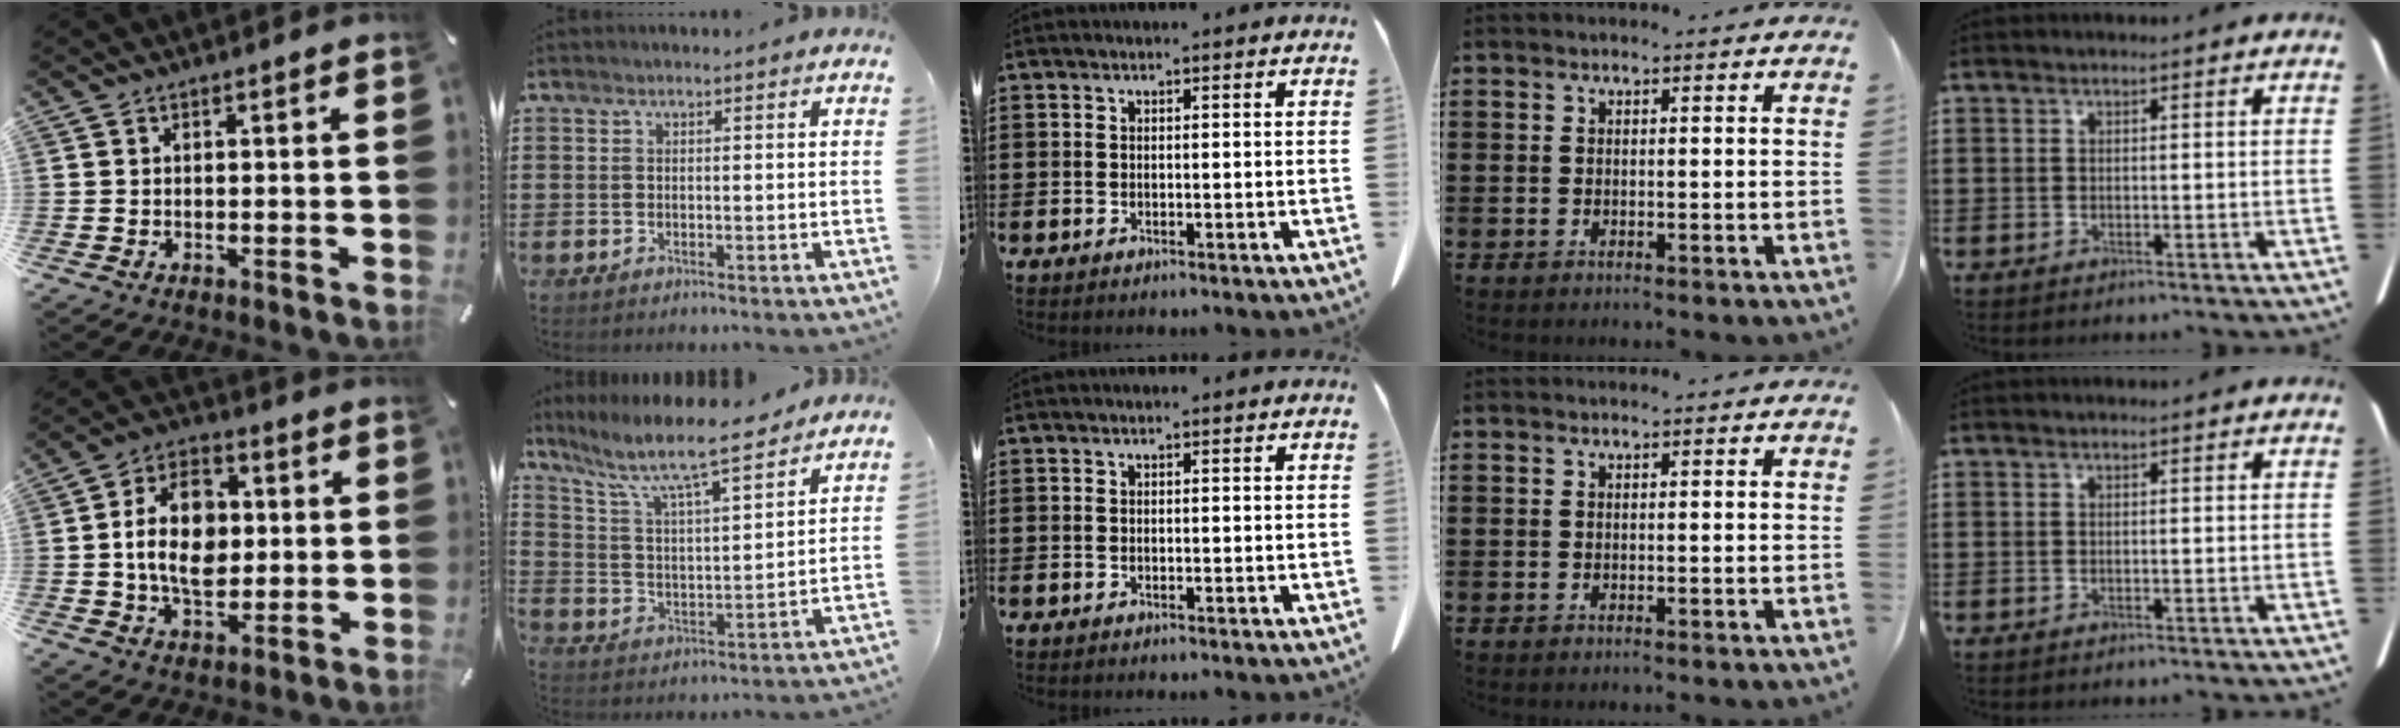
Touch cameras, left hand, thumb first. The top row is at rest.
{"thumb": {"total": 13.5, "force": [0.4, 9.4, 9.8], "torque": [-0.192, 0.010, 0.005]}, "index": {"total": 8.0, "force": [6.5, 0.9, 4.5], "torque": [-0.114, -0.039, 0.106]}}